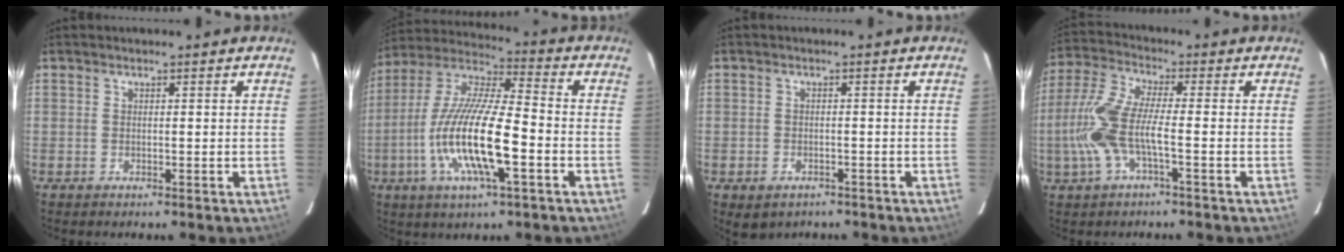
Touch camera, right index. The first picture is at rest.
{"total": 18.1, "force": [-5.3, 3.8, 16.8], "torque": [-0.335, -0.012, -0.108]}
{"total": 4.3, "force": [-2.5, 3.0, 1.8], "torque": [-0.040, -0.008, -0.031]}
{"total": 11.0, "force": [-2.9, 2.3, 10.4], "torque": [-0.232, -0.001, -0.057]}